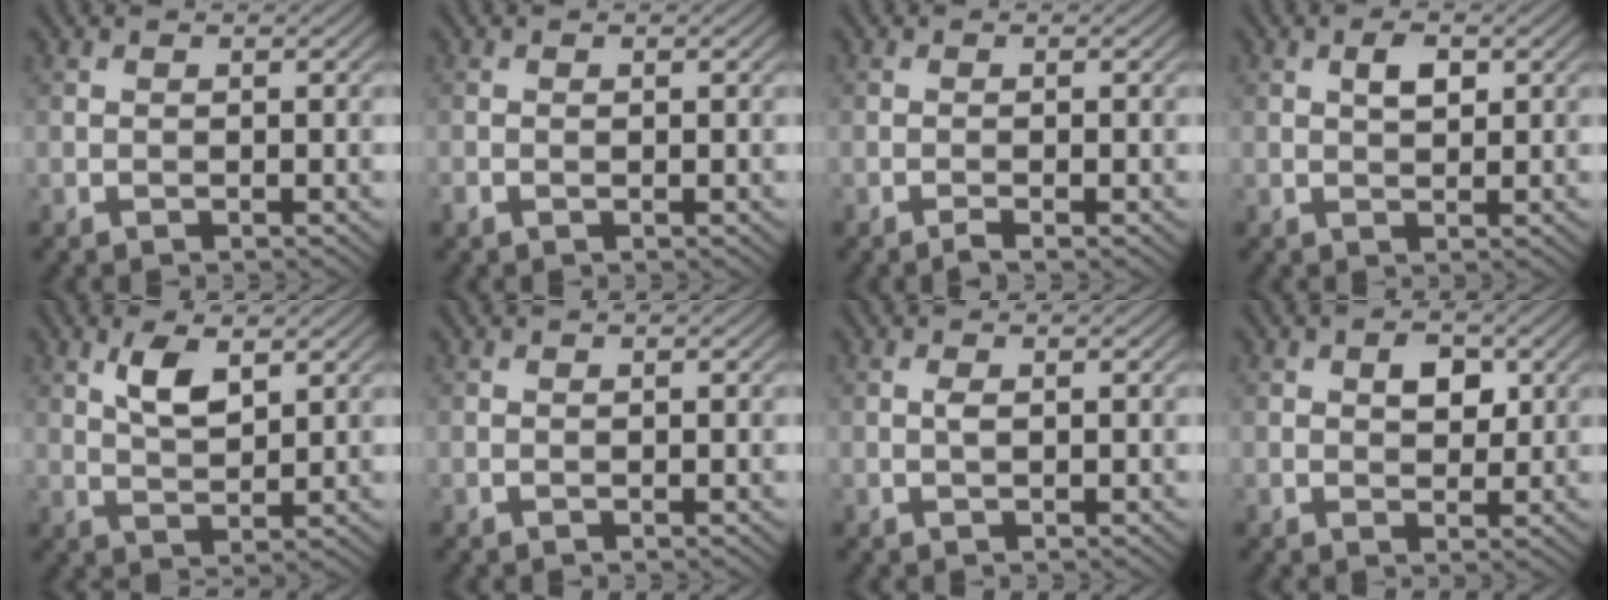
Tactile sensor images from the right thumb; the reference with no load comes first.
{"total": 0.6, "force": [-0.2, 0.3, 0.5], "torque": [-0.011, -0.001, -0.004]}
{"total": 0.8, "force": [-0.6, -0.1, 0.6], "torque": [-0.011, 0.003, -0.017]}
{"total": 2.2, "force": [0.7, 1.1, 1.7], "torque": [-0.032, 0.000, 0.012]}
{"total": 4.5, "force": [2.2, 1.9, 3.5], "torque": [-0.078, -0.001, 0.044]}
{"total": 0.0}
{"total": 0.8, "force": [0.1, 0.2, 0.8], "torque": [-0.018, 0.002, 0.002]}
{"total": 3.3, "force": [1.0, 2.1, 2.3], "torque": [-0.038, -0.001, 0.017]}